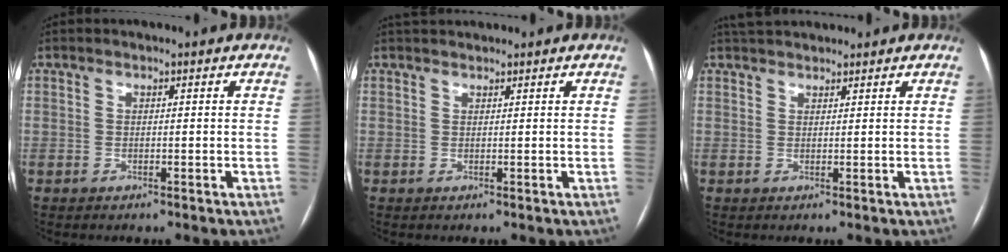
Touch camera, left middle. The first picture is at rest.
{"total": 2.4, "force": [2.3, 0.4, 0.5], "torque": [-0.006, 0.029, 0.041]}
{"total": 4.3, "force": [4.0, 0.9, 1.2], "torque": [-0.017, 0.038, 0.068]}